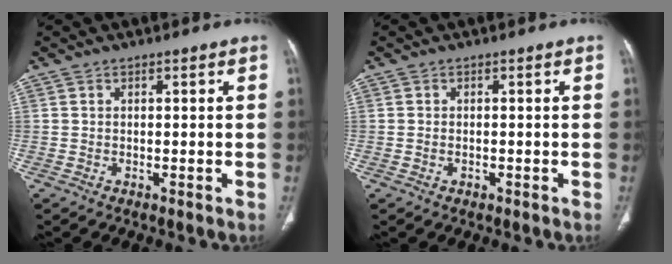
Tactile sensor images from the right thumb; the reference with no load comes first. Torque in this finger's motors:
{"motor_torque": [-0.91, 0.00, -0.45, 0.31, -0.05]}